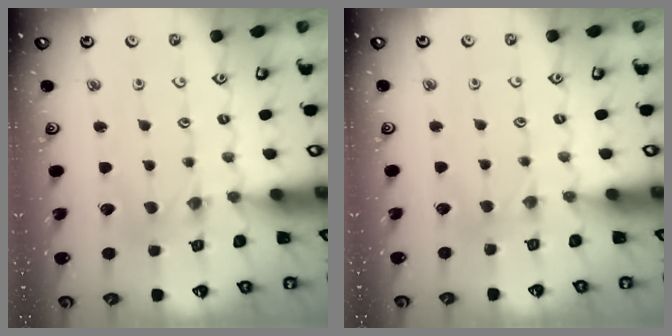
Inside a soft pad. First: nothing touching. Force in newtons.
{"total": 2.0, "press": 2.0, "slide": 0.4}